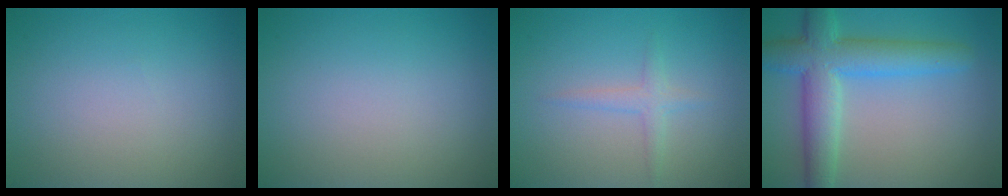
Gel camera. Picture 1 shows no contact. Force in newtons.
{"total": 0.0}
{"total": 1.5, "press": 1.5, "slide": 0.1}
{"total": 6.8, "press": 6.8, "slide": 0.2}